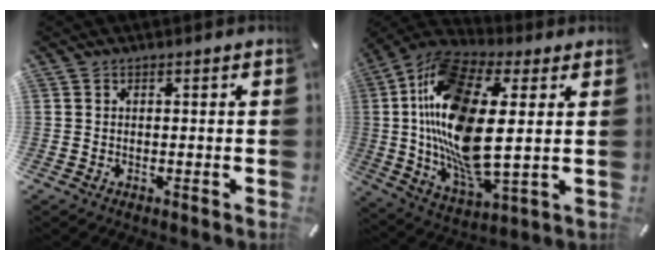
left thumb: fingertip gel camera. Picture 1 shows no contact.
{"total": 21.4, "force": [3.7, 9.3, 18.9], "torque": [-0.410, -0.017, 0.059]}